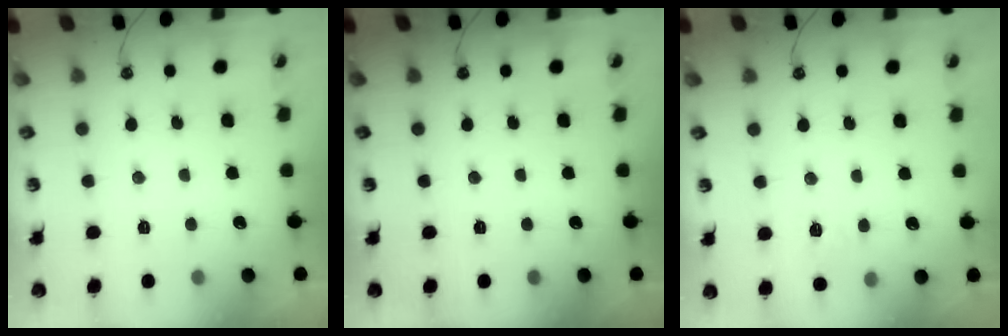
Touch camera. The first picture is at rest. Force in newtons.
{"total": 0.0}
{"total": 7.2, "press": 7.1, "slide": 1.3}